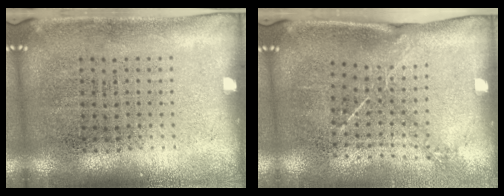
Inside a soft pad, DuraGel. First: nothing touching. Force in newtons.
{"total": 1.5, "press": 1.0, "slide": 1.0}